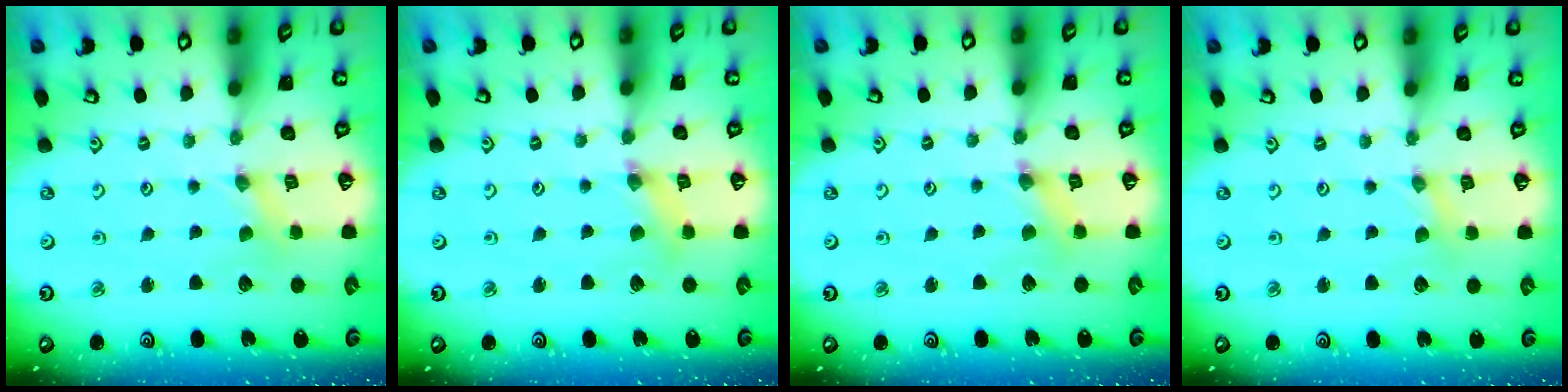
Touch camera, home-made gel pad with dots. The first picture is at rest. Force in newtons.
{"total": 2.7, "press": 2.6, "slide": 0.4}
{"total": 2.3, "press": 2.3, "slide": 0.4}
{"total": 0.5, "press": 0.5, "slide": 0.1}